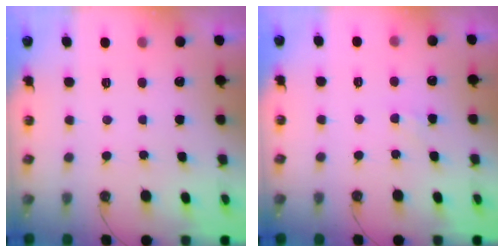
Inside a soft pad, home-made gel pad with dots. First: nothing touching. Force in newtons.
{"total": 4.5, "press": 4.5, "slide": 0.6}